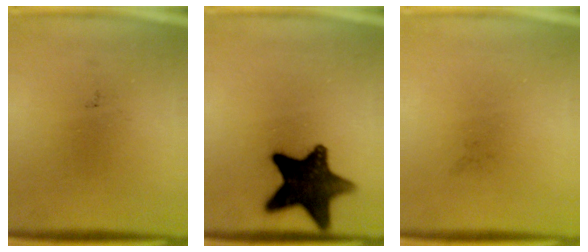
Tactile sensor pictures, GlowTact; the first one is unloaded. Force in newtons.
{"total": 14.2}
{"total": 0.0}